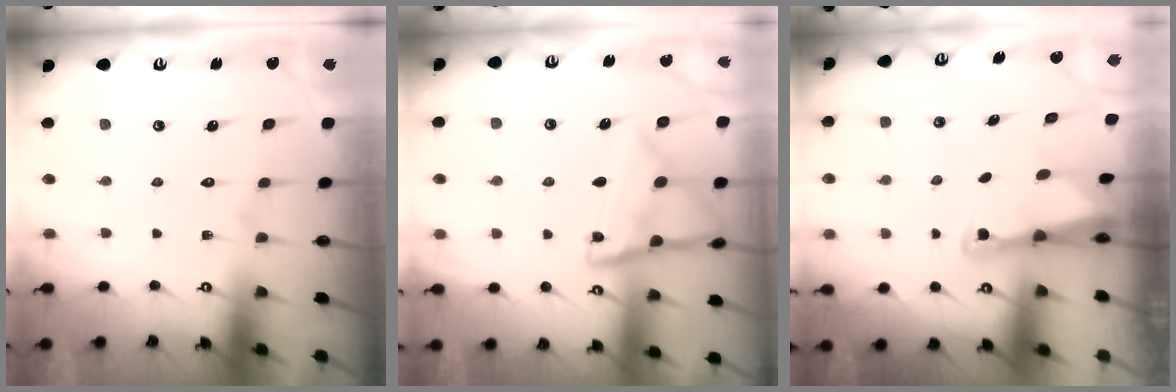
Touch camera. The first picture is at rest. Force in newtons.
{"total": 12.7, "press": 12.6, "slide": 1.2}
{"total": 2.4, "press": 2.4, "slide": 0.2}